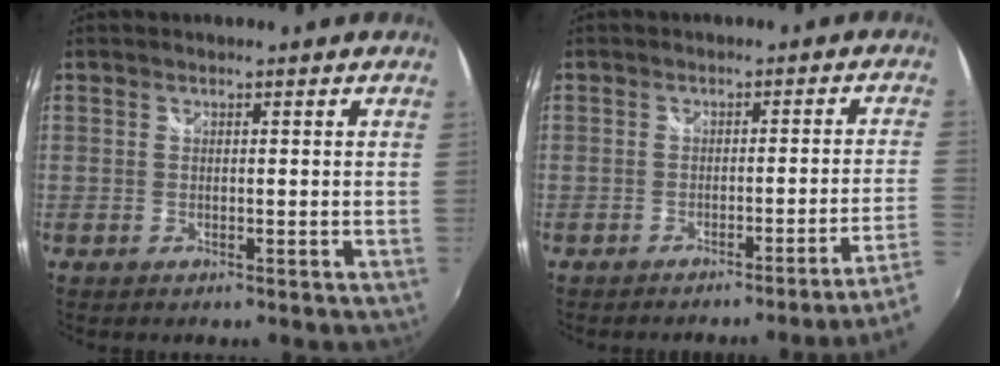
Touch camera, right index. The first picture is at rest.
{"total": 5.5, "force": [-3.5, -2.5, 3.4], "torque": [-0.052, -0.018, -0.044]}